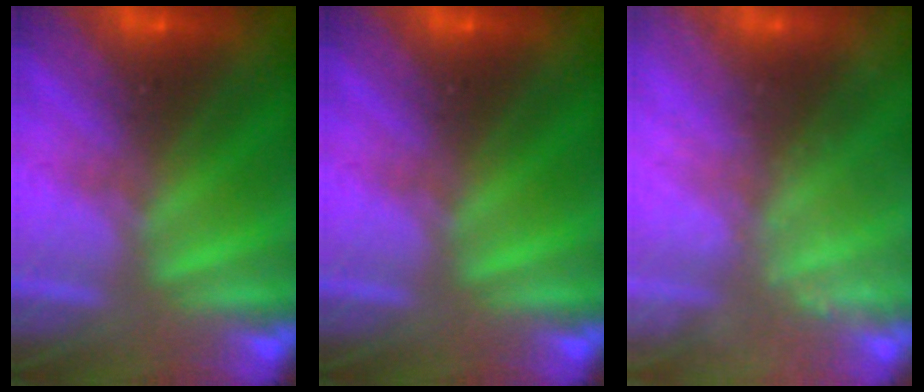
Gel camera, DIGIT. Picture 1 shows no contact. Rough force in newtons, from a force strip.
{"total": 0.0}
{"total": 2.5}